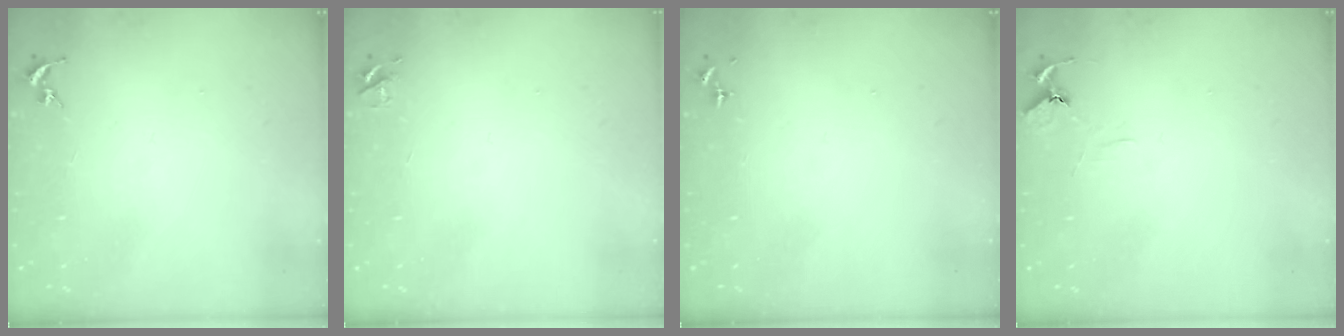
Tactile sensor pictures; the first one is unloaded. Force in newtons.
{"total": 4.7, "press": 4.7, "slide": 0.6}
{"total": 0.0}
{"total": 5.8, "press": 5.8, "slide": 0.6}